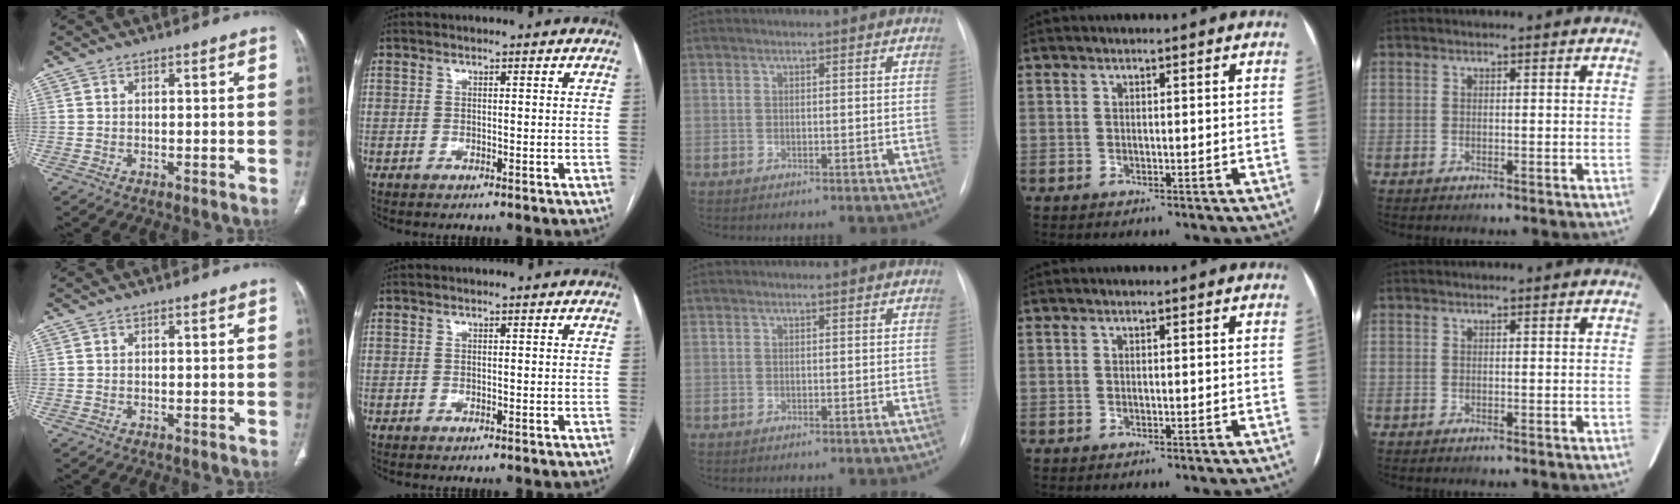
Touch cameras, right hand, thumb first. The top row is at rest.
{}